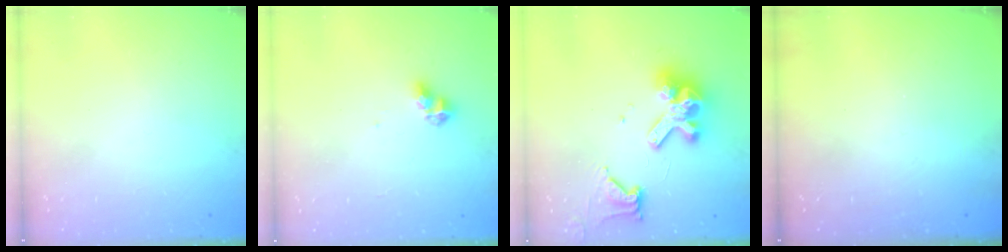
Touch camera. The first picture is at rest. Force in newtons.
{"total": 6.4, "press": 6.4, "slide": 0.3}
{"total": 14.7, "press": 14.5, "slide": 1.8}
{"total": 0.0}